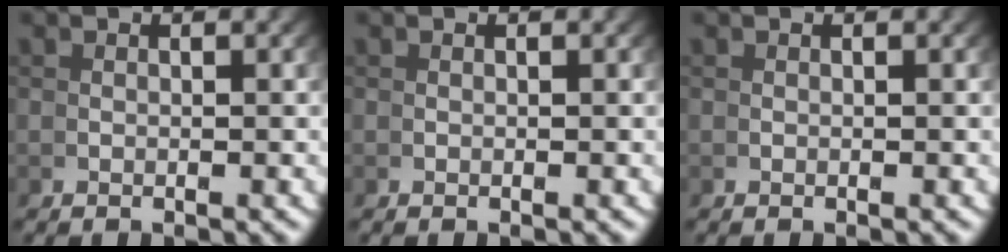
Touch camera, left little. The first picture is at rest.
{"total": 0.0}
{"total": 0.0}